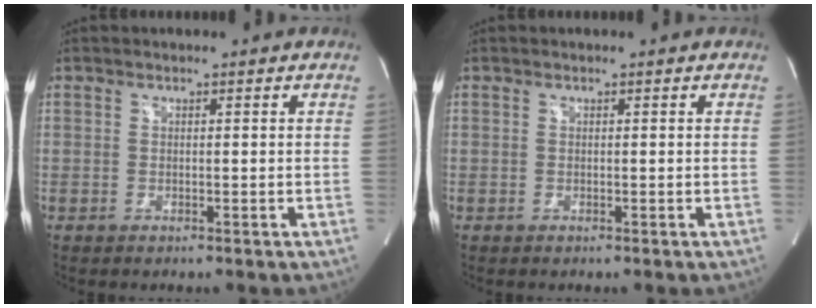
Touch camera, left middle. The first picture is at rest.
{"total": 0.0}